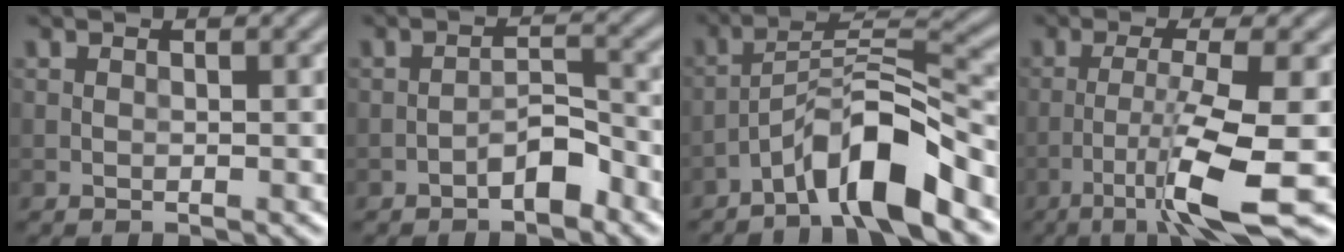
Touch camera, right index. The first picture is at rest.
{"total": 2.8, "force": [-1.9, 0.9, 1.8], "torque": [-0.026, 0.015, -0.033]}
{"total": 7.9, "force": [-5.1, 1.5, 5.8], "torque": [-0.104, 0.016, -0.091]}
{"total": 7.6, "force": [-3.2, 0.5, 6.9], "torque": [-0.121, 0.000, -0.063]}